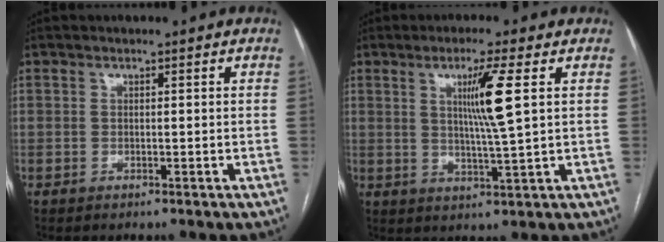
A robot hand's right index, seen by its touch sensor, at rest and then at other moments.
{"total": 7.1, "force": [2.1, -1.1, 6.7], "torque": [-0.122, -0.009, 0.039]}